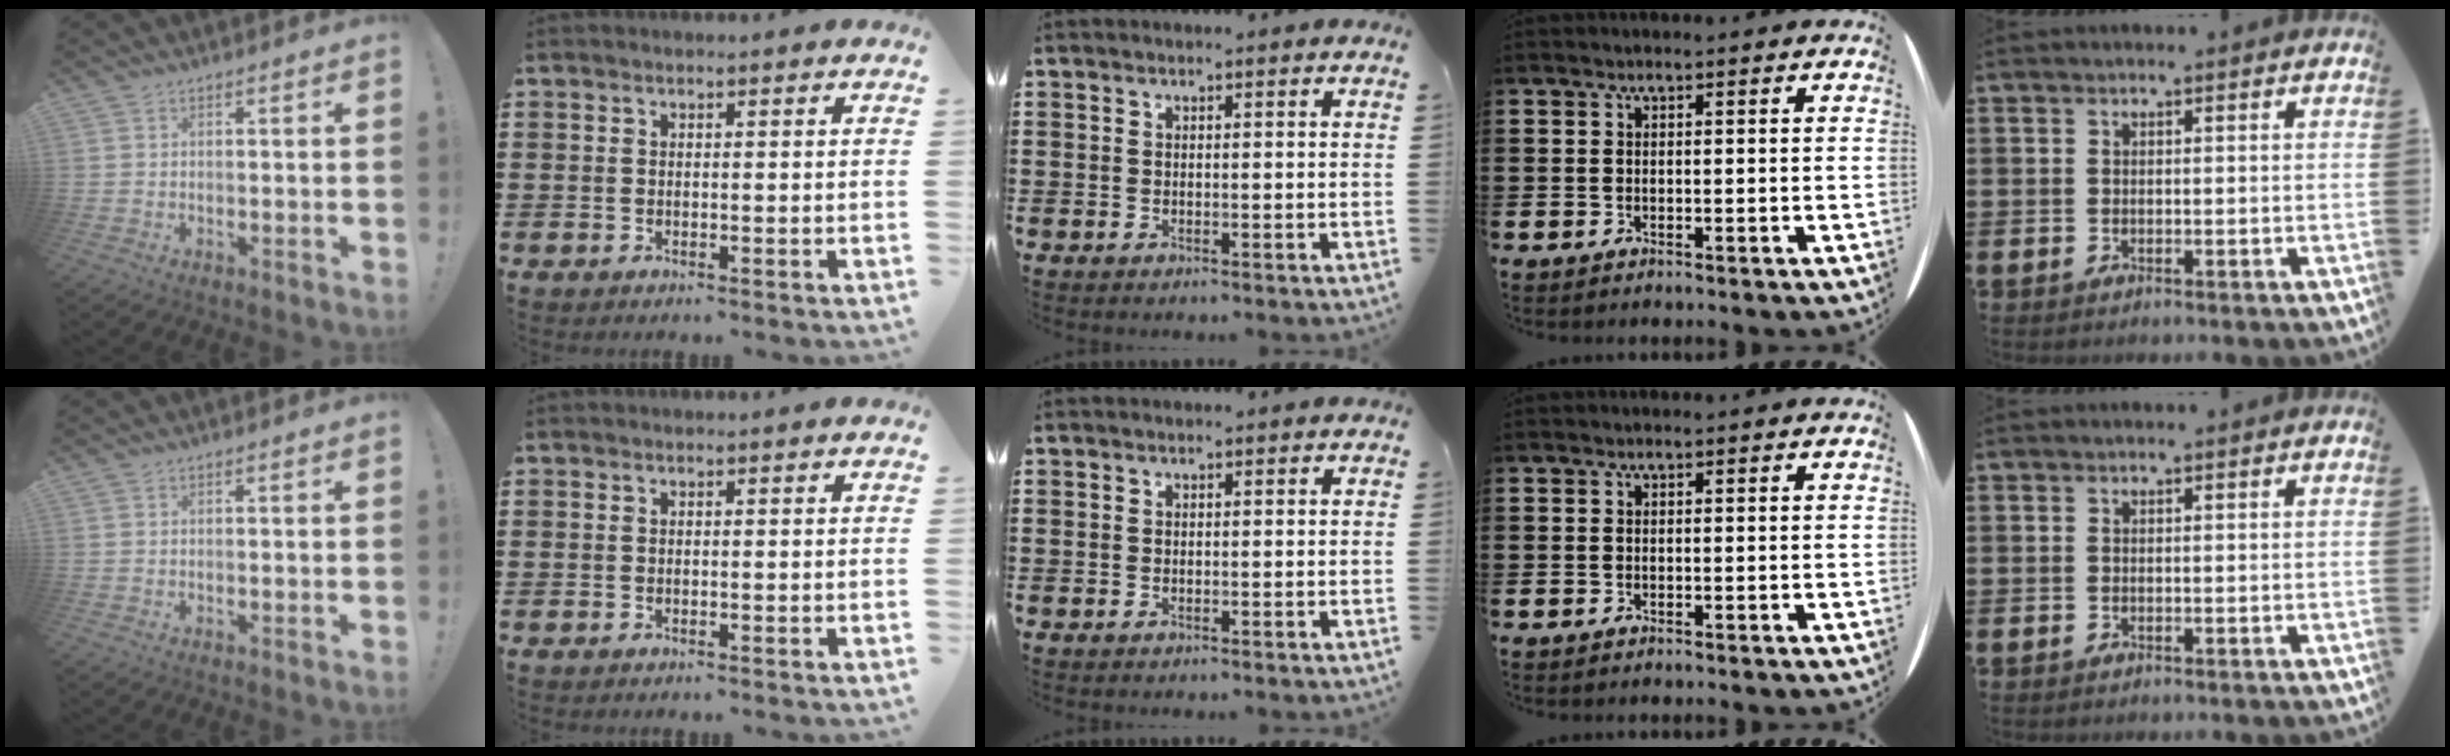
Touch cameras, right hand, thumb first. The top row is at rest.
{}